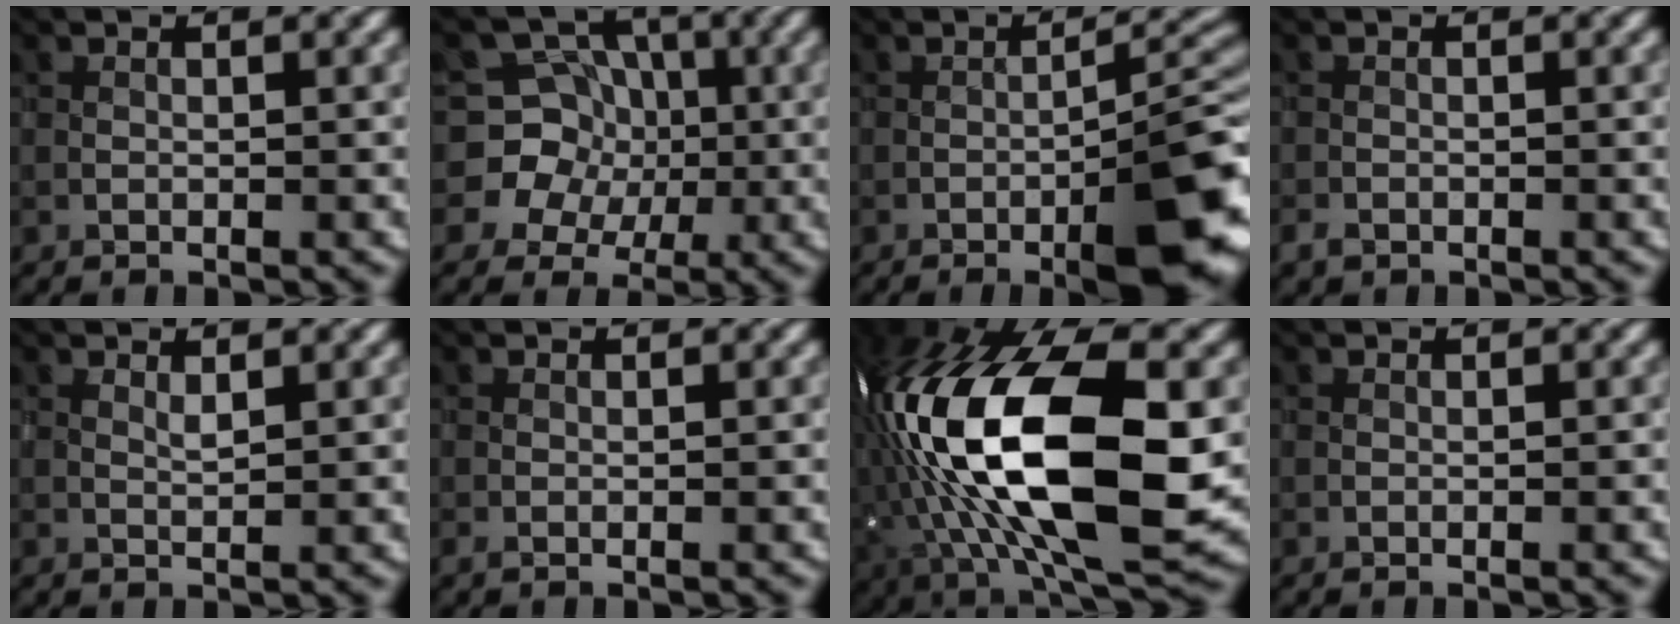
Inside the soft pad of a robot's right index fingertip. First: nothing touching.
{"total": 7.4, "force": [-0.6, 7.2, 1.8], "torque": [-0.014, 0.026, -0.041]}
{"total": 8.5, "force": [-4.3, 2.2, 7.0], "torque": [-0.093, 0.006, -0.061]}
{"total": 1.1, "force": [-0.8, 0.7, 0.2], "torque": [-0.001, -0.002, -0.018]}
{"total": 0.8, "force": [0.6, 0.1, 0.5], "torque": [-0.015, -0.004, 0.013]}
{"total": 0.6, "force": [-0.4, 0.2, 0.4], "torque": [-0.008, -0.003, -0.007]}
{"total": 18.3, "force": [-0.2, 8.5, 16.3], "torque": [-0.311, 0.002, -0.013]}
{"total": 0.0}